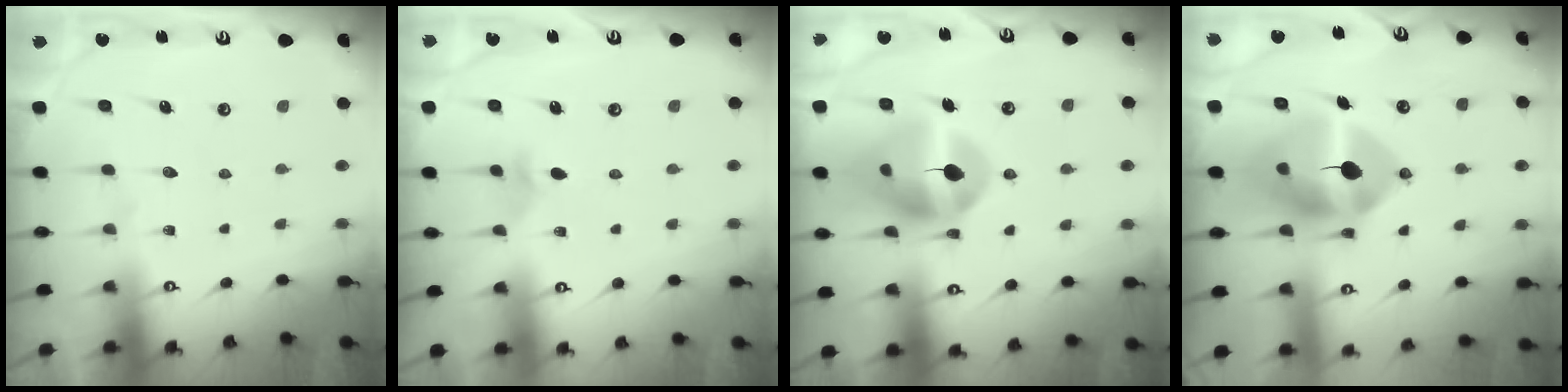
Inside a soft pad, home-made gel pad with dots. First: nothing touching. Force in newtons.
{"total": 3.0, "press": 2.9, "slide": 0.9}
{"total": 13.9, "press": 13.8, "slide": 1.5}
{"total": 14.9, "press": 14.7, "slide": 2.5}